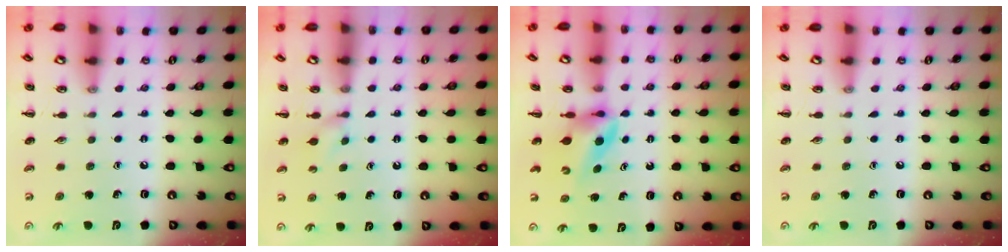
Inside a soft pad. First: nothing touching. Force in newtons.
{"total": 2.9, "press": 2.7, "slide": 1.0}
{"total": 4.7, "press": 4.6, "slide": 0.8}
{"total": 0.0}